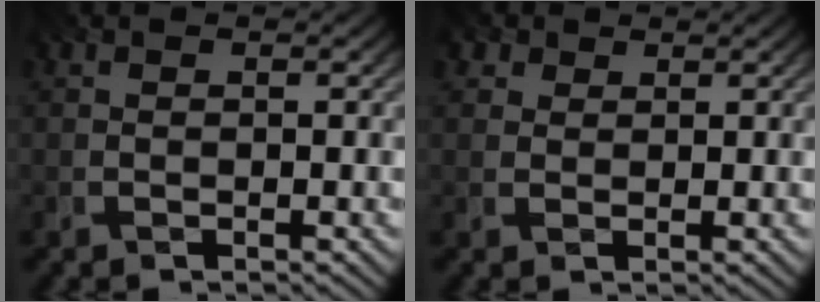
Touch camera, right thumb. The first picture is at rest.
{"total": 2.5, "force": [1.6, 1.9, 0.8], "torque": [-0.023, -0.001, 0.031]}